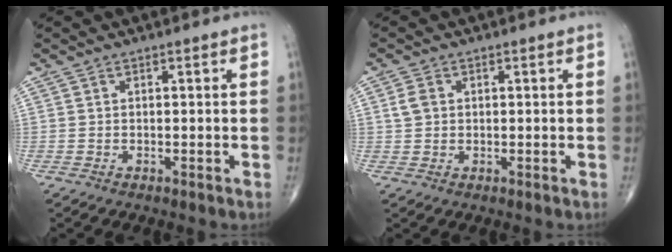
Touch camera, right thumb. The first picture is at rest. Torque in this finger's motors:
{"motor_torque": [-0.36, 0.36, 0.11, -0.07, 0.01]}